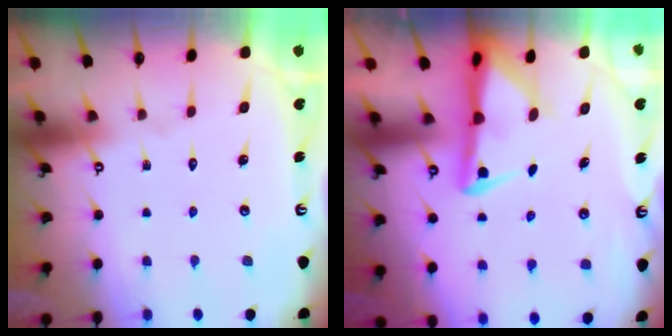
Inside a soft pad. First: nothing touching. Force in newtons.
{"total": 4.4, "press": 4.2, "slide": 1.1}